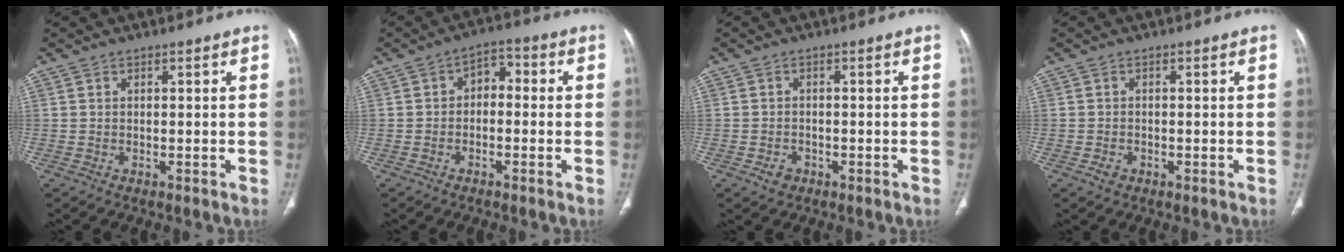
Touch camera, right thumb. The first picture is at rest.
{"total": 4.7, "force": [-0.4, 3.2, 3.4], "torque": [-0.033, 0.025, -0.020]}
{"total": 2.3, "force": [-1.1, 1.8, 0.9], "torque": [-0.011, 0.008, -0.013]}
{"total": 1.5, "force": [-0.7, 1.1, 0.7], "torque": [-0.011, 0.004, -0.010]}